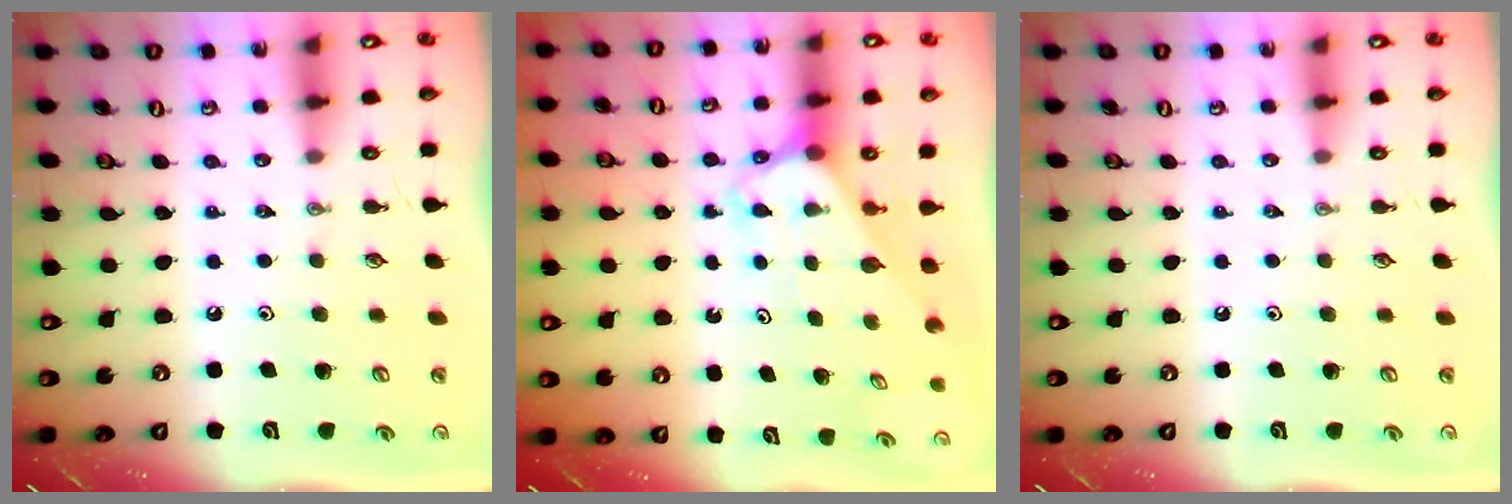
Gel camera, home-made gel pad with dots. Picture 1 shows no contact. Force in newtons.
{"total": 2.7, "press": 2.7, "slide": 0.2}
{"total": 0.0}